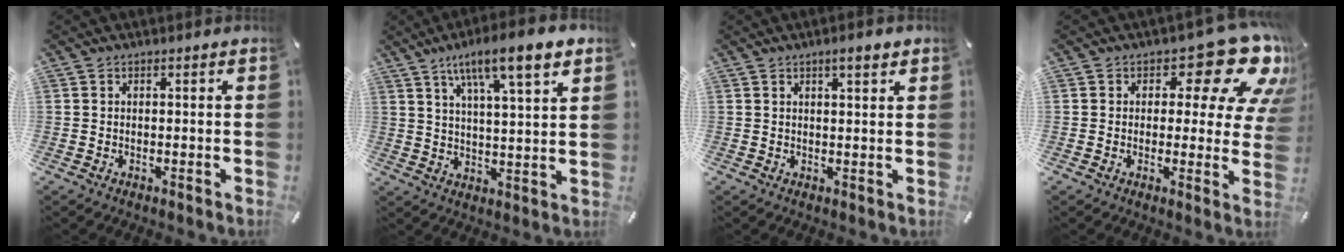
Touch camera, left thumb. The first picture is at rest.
{"total": 11.0, "force": [7.8, 1.8, 7.6], "torque": [-0.125, -0.039, 0.129]}
{"total": 3.4, "force": [2.2, 0.9, 2.5], "torque": [-0.037, -0.003, 0.033]}
{"total": 15.7, "force": [8.2, 7.2, 11.2], "torque": [-0.132, -0.059, 0.132]}